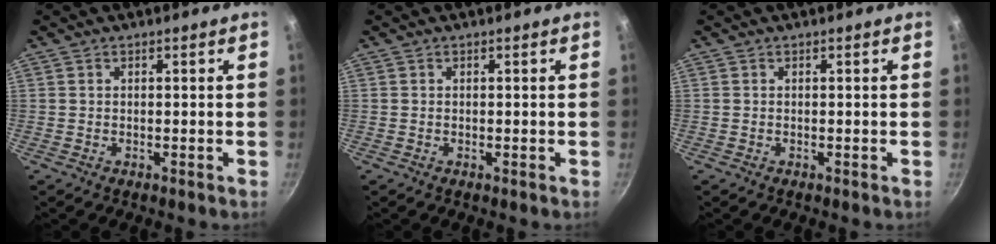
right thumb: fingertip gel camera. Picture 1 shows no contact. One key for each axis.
{"total": 0.0}
{"total": 0.0}